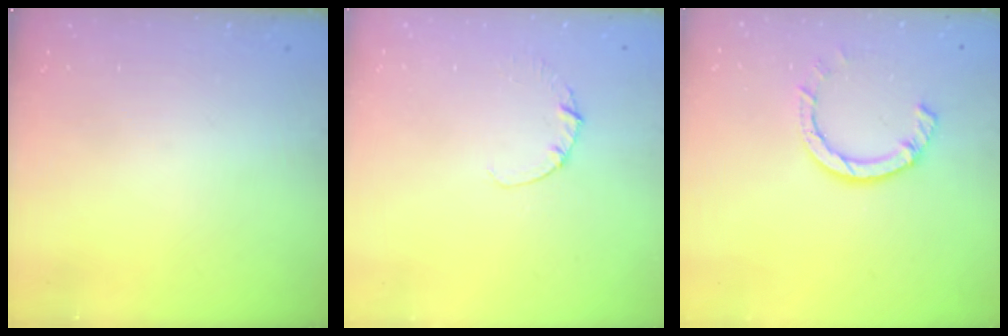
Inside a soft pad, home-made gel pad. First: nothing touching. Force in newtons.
{"total": 1.1, "press": 1.1, "slide": 0.1}
{"total": 7.1, "press": 7.0, "slide": 1.1}